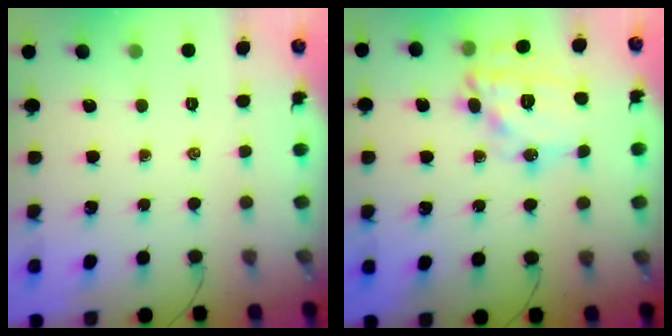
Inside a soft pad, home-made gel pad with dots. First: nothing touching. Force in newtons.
{"total": 15.8, "press": 15.8, "slide": 0.6}